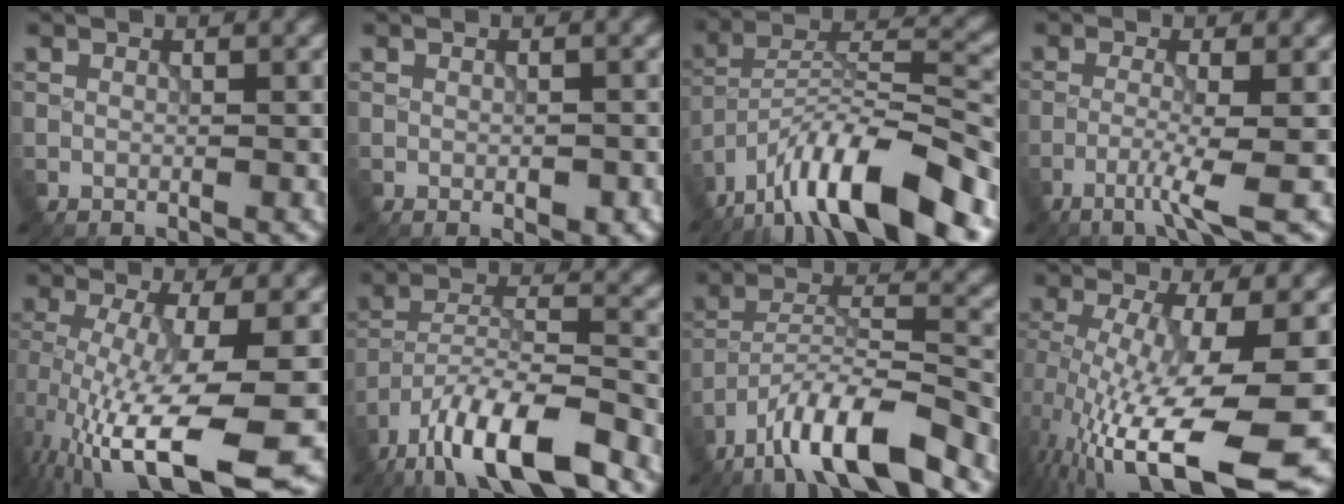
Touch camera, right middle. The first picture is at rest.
{"total": 1.5, "force": [-0.5, 0.7, 1.2], "torque": [-0.018, -0.001, -0.006]}
{"total": 13.8, "force": [-9.6, 3.7, 9.1], "torque": [-0.155, 0.017, -0.178]}
{"total": 3.4, "force": [-1.6, 0.0, 3.0], "torque": [-0.052, 0.004, -0.044]}
{"total": 13.2, "force": [-4.8, 3.4, 11.9], "torque": [-0.224, -0.025, -0.072]}
{"total": 11.6, "force": [-8.3, 3.3, 7.4], "torque": [-0.124, 0.010, -0.157]}
{"total": 10.3, "force": [-7.5, 2.5, 6.6], "torque": [-0.109, 0.010, -0.143]}
{"total": 14.3, "force": [-4.6, 4.2, 12.9], "torque": [-0.241, -0.021, -0.066]}